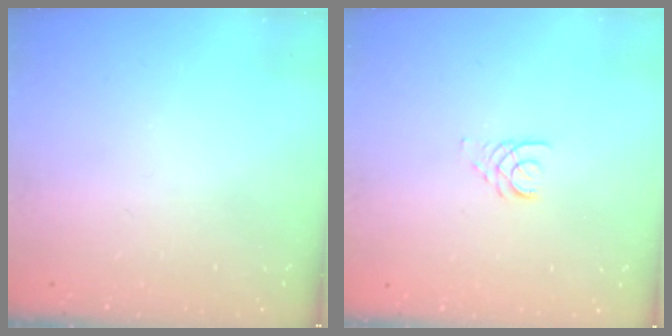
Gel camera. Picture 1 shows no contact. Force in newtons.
{"total": 2.5, "press": 2.5, "slide": 0.3}